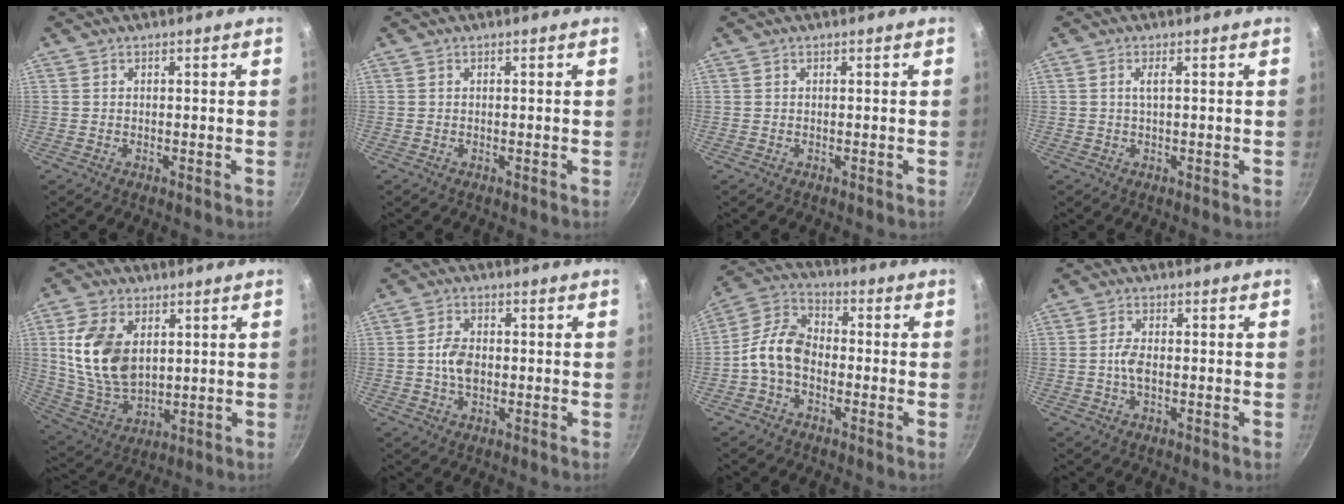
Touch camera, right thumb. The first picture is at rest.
{"total": 0.0}
{"total": 0.0}
{"total": 1.5, "force": [0.3, 0.2, 1.5], "torque": [-0.032, 0.001, 0.006]}
{"total": 15.0, "force": [3.4, 9.6, 11.0], "torque": [-0.195, -0.022, 0.077]}
{"total": 5.2, "force": [-0.3, 3.3, 4.0], "torque": [-0.068, 0.008, -0.009]}
{"total": 9.5, "force": [-2.4, 6.4, 6.5], "torque": [-0.109, 0.040, -0.066]}
{"total": 3.2, "force": [-0.4, 1.5, 2.9], "torque": [-0.061, 0.006, -0.012]}